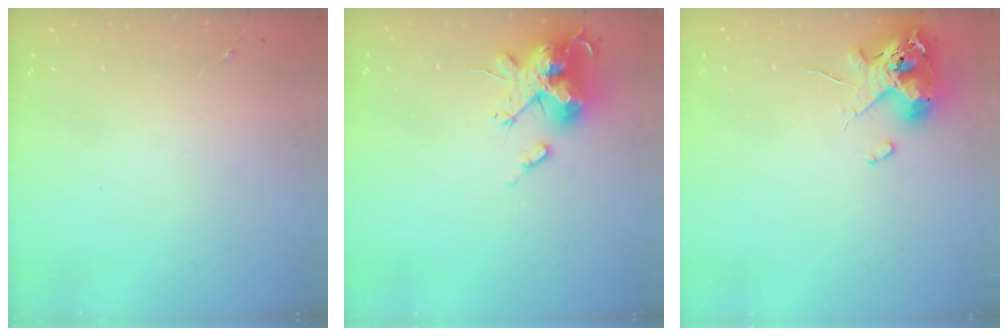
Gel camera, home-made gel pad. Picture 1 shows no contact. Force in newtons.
{"total": 19.6, "press": 19.6, "slide": 0.1}
{"total": 12.0, "press": 11.9, "slide": 1.9}